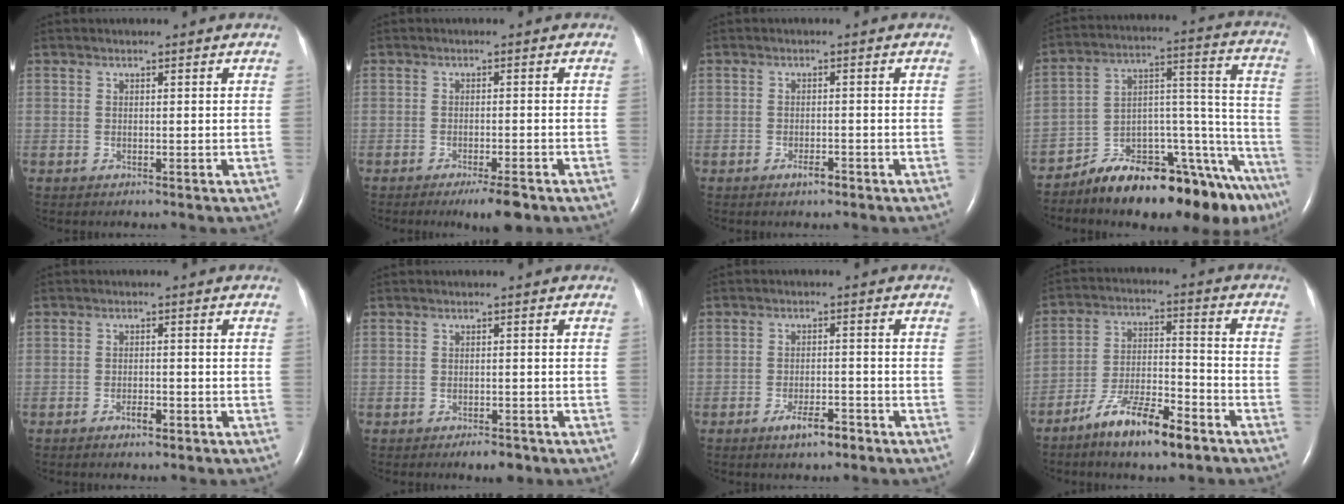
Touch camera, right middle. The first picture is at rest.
{"total": 4.4, "force": [-3.0, 0.5, 3.2], "torque": [-0.049, -0.009, -0.043]}
{"total": 1.8, "force": [-1.2, 0.5, 1.2], "torque": [-0.024, -0.001, -0.019]}
{"total": 22.4, "force": [-18.0, 4.4, 12.6], "torque": [-0.100, 0.046, -0.271]}
{"total": 2.1, "force": [-1.4, 0.7, 1.5], "torque": [-0.028, 0.001, -0.022]}
{"total": 2.8, "force": [-2.1, 0.9, 1.6], "torque": [-0.025, -0.002, -0.024]}
{"total": 4.1, "force": [-2.8, 1.1, 2.8], "torque": [-0.054, 0.000, -0.047]}
{"total": 11.2, "force": [-7.7, 2.5, 7.8], "torque": [-0.145, -0.006, -0.139]}